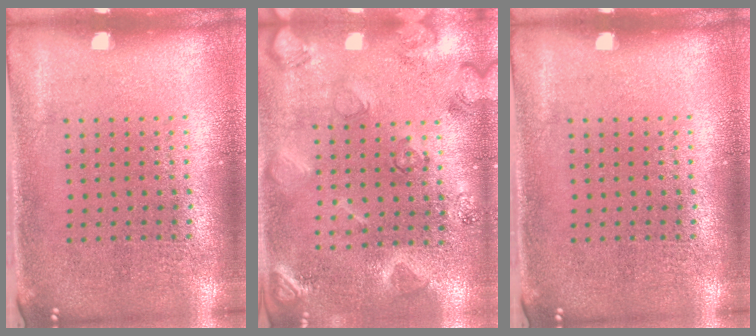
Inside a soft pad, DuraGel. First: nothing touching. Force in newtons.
{"total": 2.1, "press": 2.1, "slide": 0.4}
{"total": 0.0}